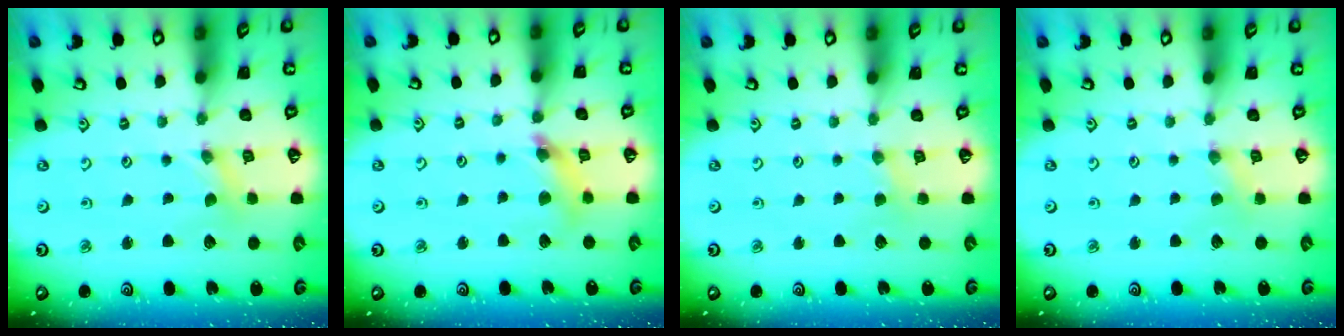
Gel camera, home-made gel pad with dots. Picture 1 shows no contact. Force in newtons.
{"total": 9.4, "press": 9.4, "slide": 1.2}
{"total": 1.9, "press": 1.8, "slide": 0.3}
{"total": 0.5, "press": 0.5, "slide": 0.1}